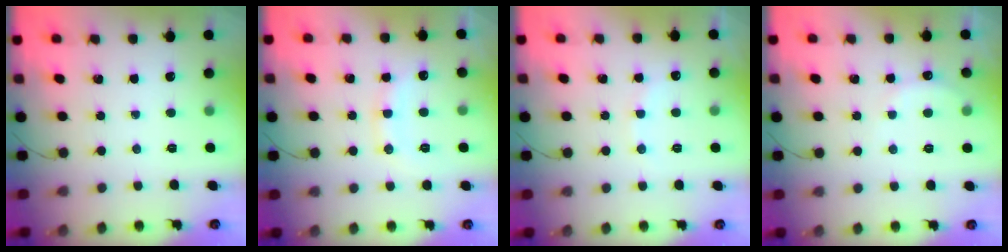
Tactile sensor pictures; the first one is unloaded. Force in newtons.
{"total": 11.3, "press": 11.3, "slide": 1.2}
{"total": 7.1, "press": 7.0, "slide": 1.5}
{"total": 5.4, "press": 5.4, "slide": 0.9}